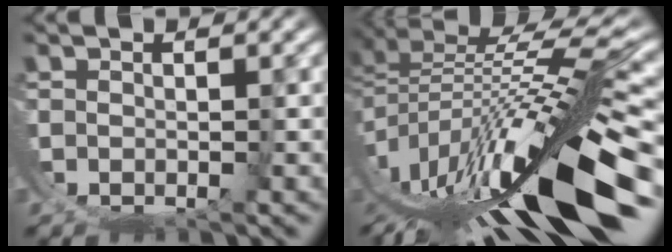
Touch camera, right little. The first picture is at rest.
{"total": 13.9, "force": [-3.2, 5.0, 12.6], "torque": [-0.203, -0.001, -0.037]}